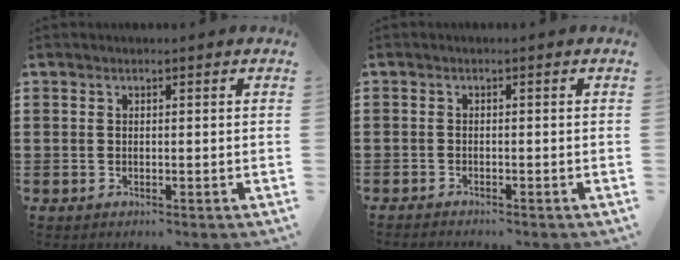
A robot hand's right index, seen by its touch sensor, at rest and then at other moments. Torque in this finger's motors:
{"motor_torque": [-2.14, 0.00, -1.05, -0.21]}